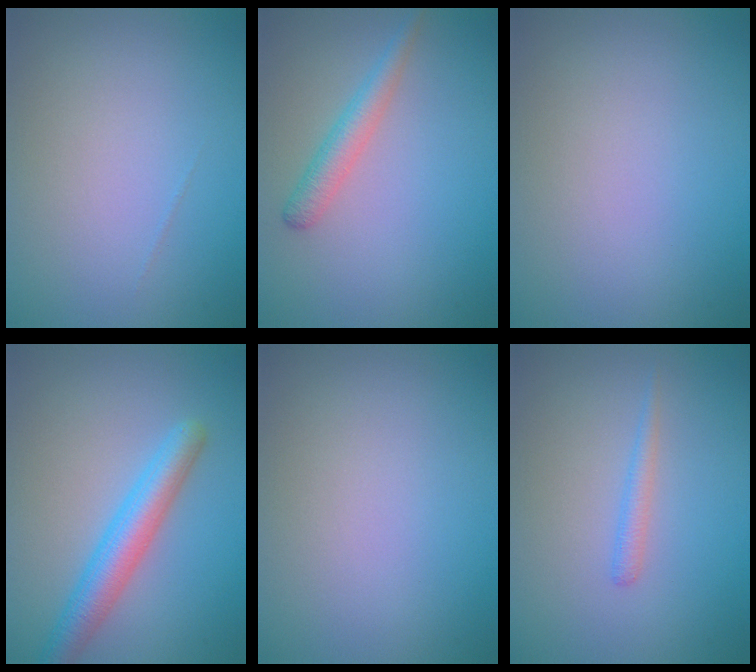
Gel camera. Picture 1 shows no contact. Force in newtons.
{"total": 2.3, "press": 2.3, "slide": 0.0}
{"total": 0.0}
{"total": 4.4, "press": 4.4, "slide": 0.1}
{"total": 0.0}
{"total": 1.2, "press": 1.2, "slide": 0.0}